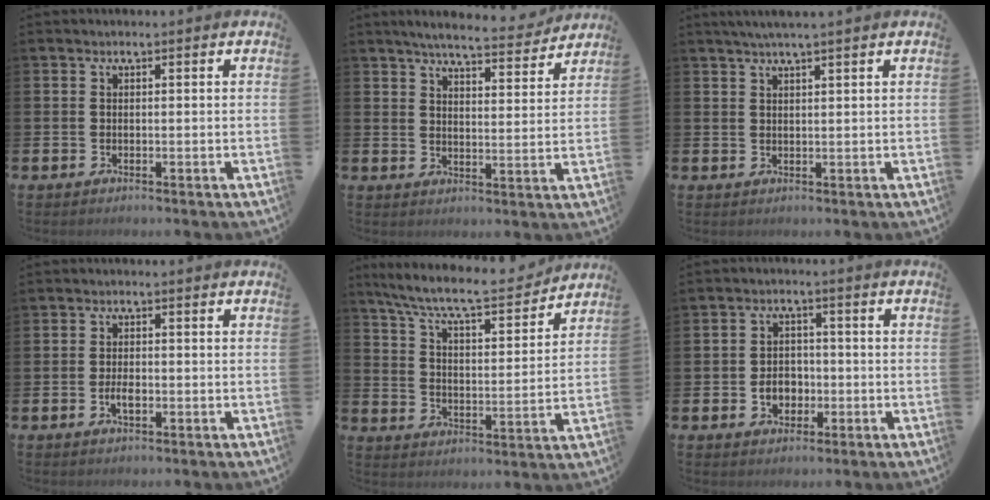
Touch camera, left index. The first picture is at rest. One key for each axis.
{"total": 6.1, "fx": 5.8, "fy": 0.6, "fz": 1.8, "tx": -0.037, "ty": -0.038, "tz": 0.097}
{"total": 2.4, "fx": 2.0, "fy": -0.3, "fz": 1.2, "tx": -0.032, "ty": 0.002, "tz": 0.037}
{"total": 2.1, "fx": -0.6, "fy": 1.0, "fz": 1.8, "tx": -0.031, "ty": 0.000, "tz": -0.011}
{"total": 9.2, "fx": 8.5, "fy": 1.3, "fz": 3.5, "tx": -0.100, "ty": -0.056, "tz": 0.145}
{"total": 3.6, "fx": -1.0, "fy": 2.8, "fz": 1.9, "tx": -0.023, "ty": -0.002, "tz": -0.027}